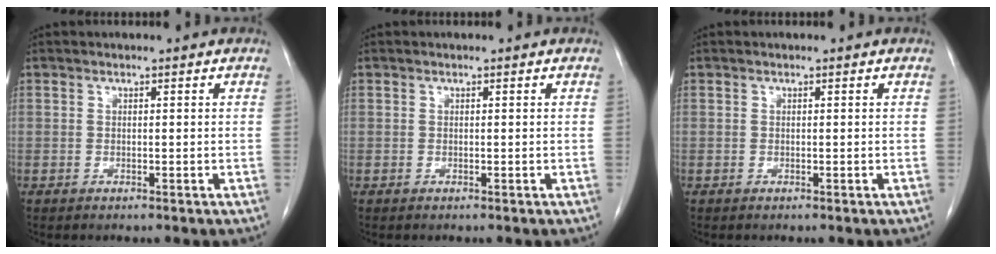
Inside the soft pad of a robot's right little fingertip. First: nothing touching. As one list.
[{"total": 0.0}, {"total": 0.0}]